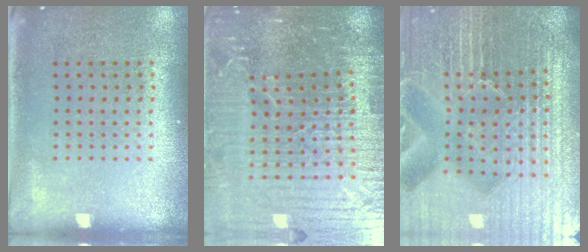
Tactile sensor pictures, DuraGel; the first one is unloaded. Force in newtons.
{"total": 6.9, "press": 6.0, "slide": 3.4}
{"total": 6.7, "press": 5.9, "slide": 3.3}